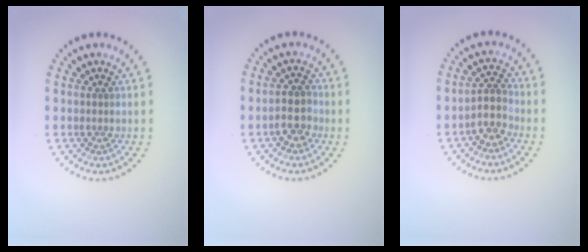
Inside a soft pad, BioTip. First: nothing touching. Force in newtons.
{"total": 2.7, "press": 2.5, "slide": 0.8}
{"total": 2.6, "press": 2.1, "slide": 1.5}